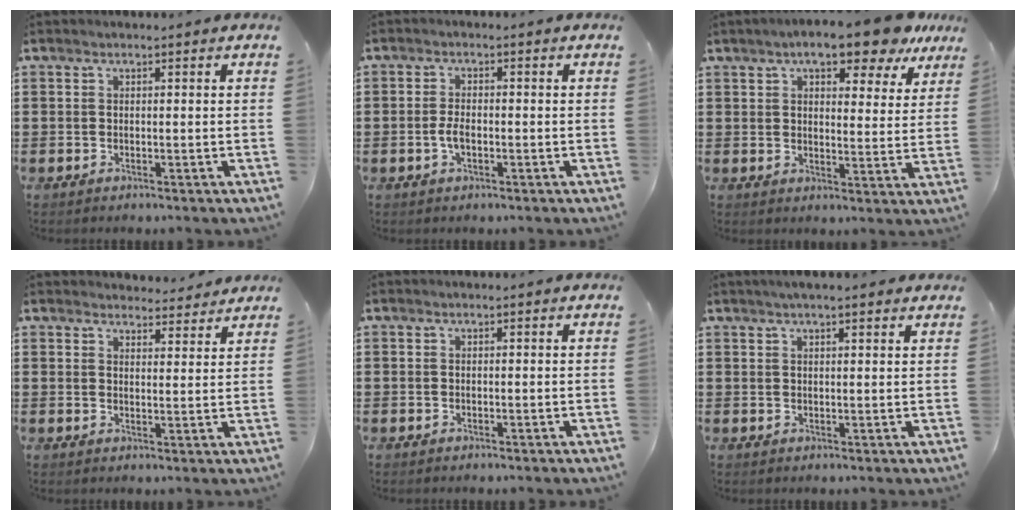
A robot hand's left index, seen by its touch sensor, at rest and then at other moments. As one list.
[{"total": 2.7, "force": [-0.8, 1.2, 2.3], "torque": [-0.059, -0.002, -0.020]}, {"total": 8.9, "force": [7.1, 2.0, 4.9], "torque": [-0.083, -0.021, 0.122]}, {"total": 3.6, "force": [3.5, 0.6, 0.1], "torque": [-0.004, -0.016, 0.064]}, {"total": 0.0}, {"total": 2.5, "force": [2.0, 0.3, 1.4], "torque": [-0.031, 0.007, 0.036]}]